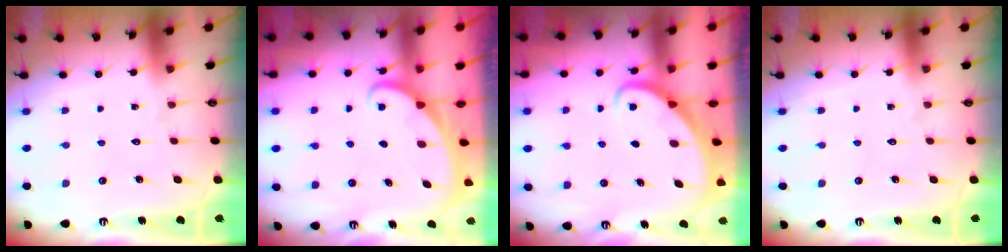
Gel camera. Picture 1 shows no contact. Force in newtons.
{"total": 1.9, "press": 1.9, "slide": 0.1}
{"total": 2.1, "press": 2.1, "slide": 0.3}
{"total": 0.0}